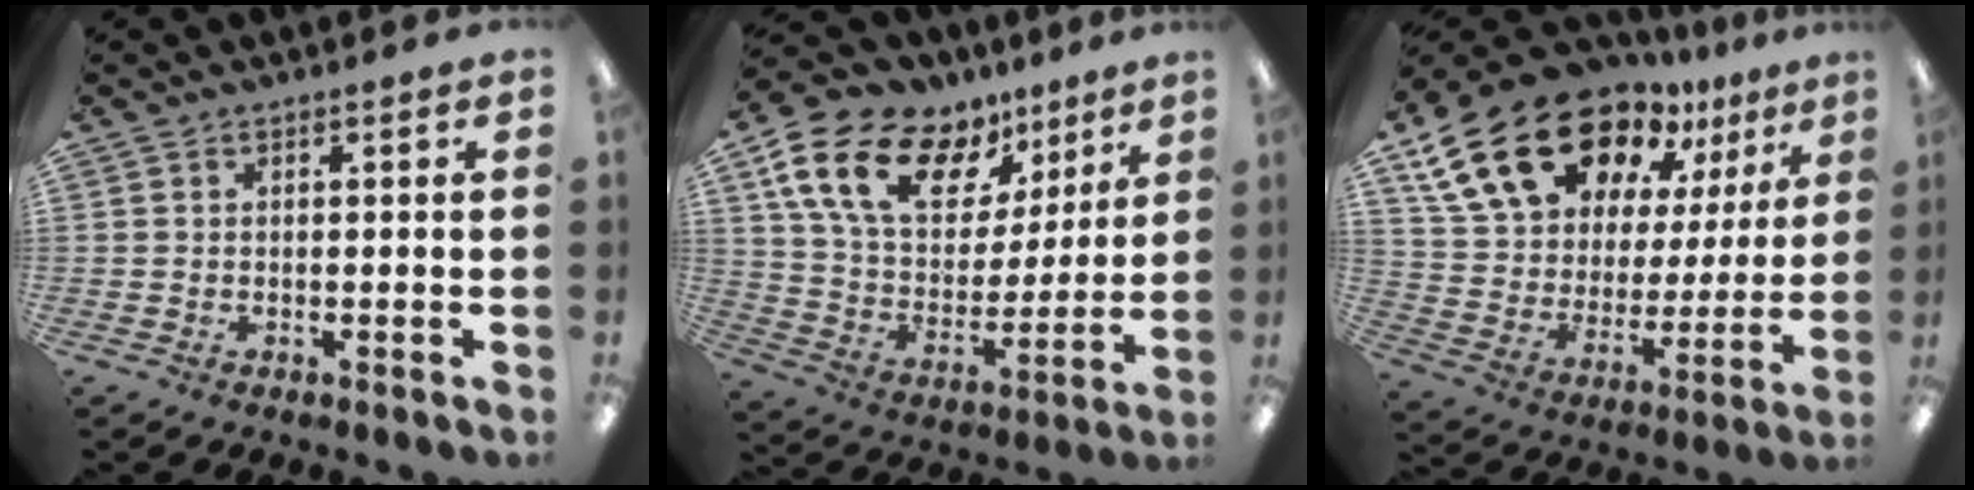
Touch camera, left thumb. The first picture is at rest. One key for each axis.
{"total": 19.4, "fx": 11.4, "fy": 11.1, "fz": 11.1, "tx": -0.212, "ty": -0.046, "tz": 0.211}
{"total": 21.4, "fx": 15.1, "fy": 11.1, "fz": 10.2, "tx": -0.184, "ty": -0.092, "tz": 0.278}